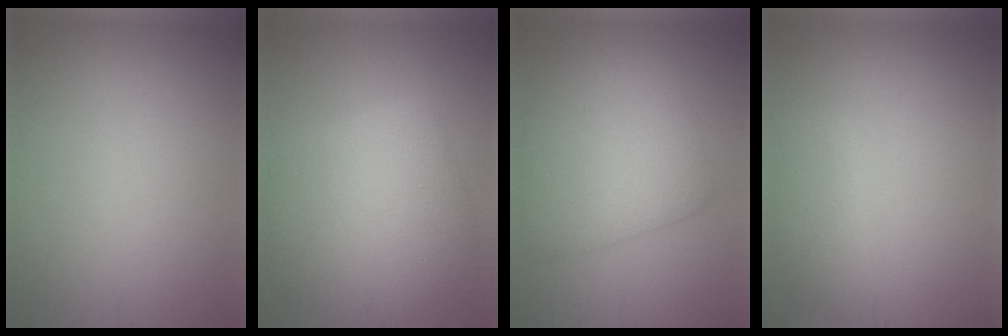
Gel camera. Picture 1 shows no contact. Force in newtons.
{"total": 8.8, "press": 8.8, "slide": 0.3}
{"total": 7.1, "press": 7.1, "slide": 0.2}
{"total": 2.4, "press": 2.3, "slide": 0.1}